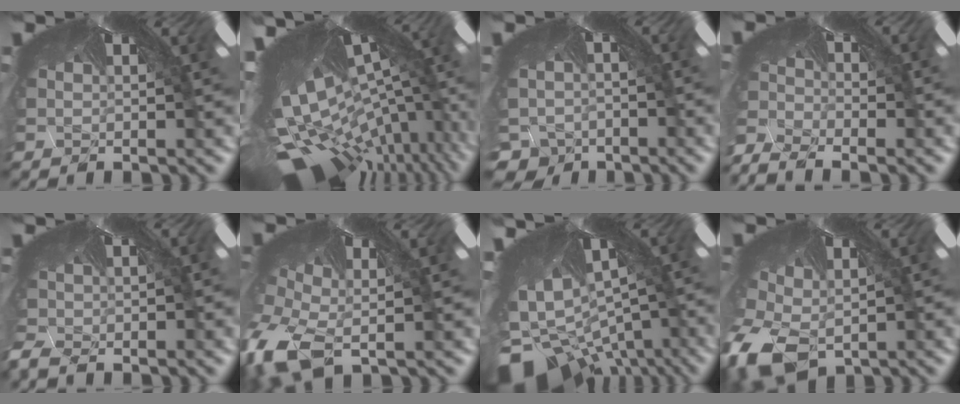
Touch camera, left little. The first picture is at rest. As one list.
[{"total": 8.1, "force": [-7.9, 0.3, 2.0], "torque": [-0.063, -0.107, -0.068]}, {"total": 5.4, "force": [-4.8, 2.4, -0.2], "torque": [-0.019, -0.058, -0.036]}, {"total": 9.5, "force": [-9.4, 0.3, 1.3], "torque": [-0.016, -0.070, -0.128]}, {"total": 3.6, "force": [-3.6, 0.3, -0.1], "torque": [-0.036, -0.042, -0.033]}, {"total": 8.8, "force": [-8.4, 1.9, 1.6], "torque": [-0.108, -0.100, -0.110]}, {"total": 10.0, "force": [-9.8, 2.2, 0.4], "torque": [-0.047, -0.119, -0.116]}, {"total": 6.3, "force": [-5.8, 2.0, 1.3], "torque": [-0.097, -0.081, -0.073]}]